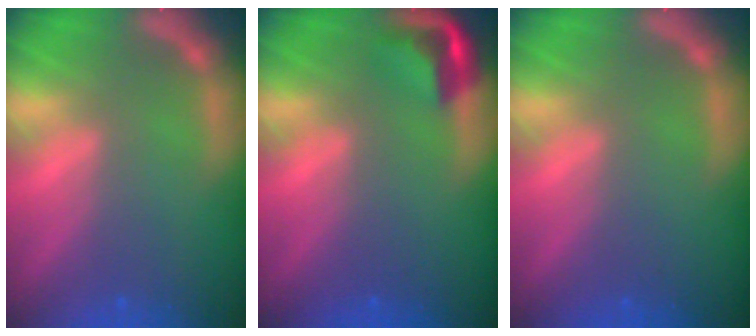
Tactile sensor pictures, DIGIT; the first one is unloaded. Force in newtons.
{"total": 3.5}
{"total": 0.0}